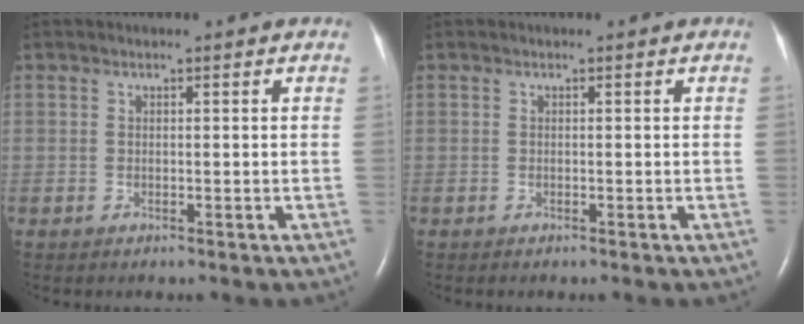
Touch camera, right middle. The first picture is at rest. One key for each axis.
{"total": 0.0}